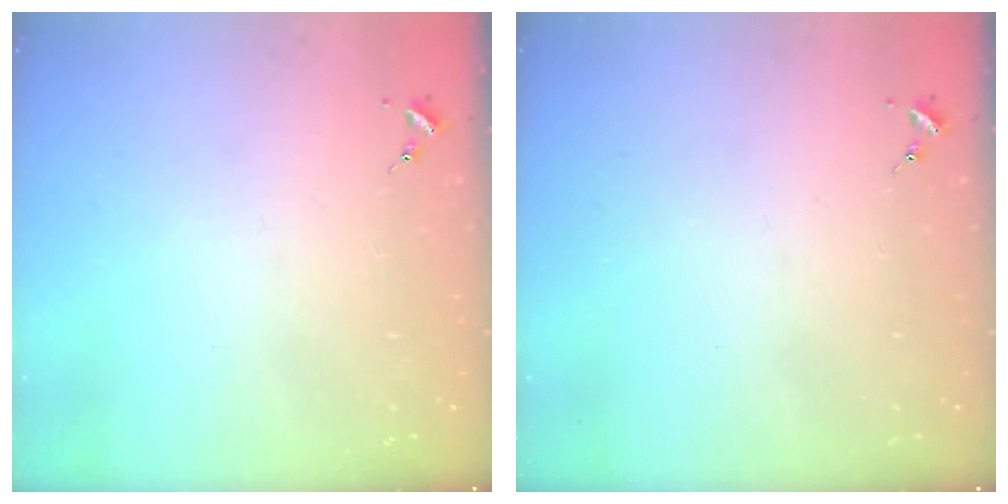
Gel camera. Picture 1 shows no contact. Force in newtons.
{"total": 0.0}